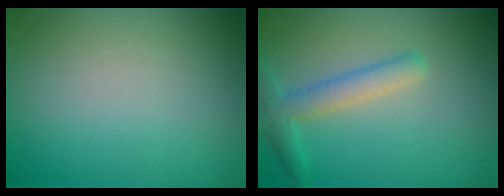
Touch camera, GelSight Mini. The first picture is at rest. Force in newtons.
{"total": 2.9, "press": 2.9, "slide": 0.1}